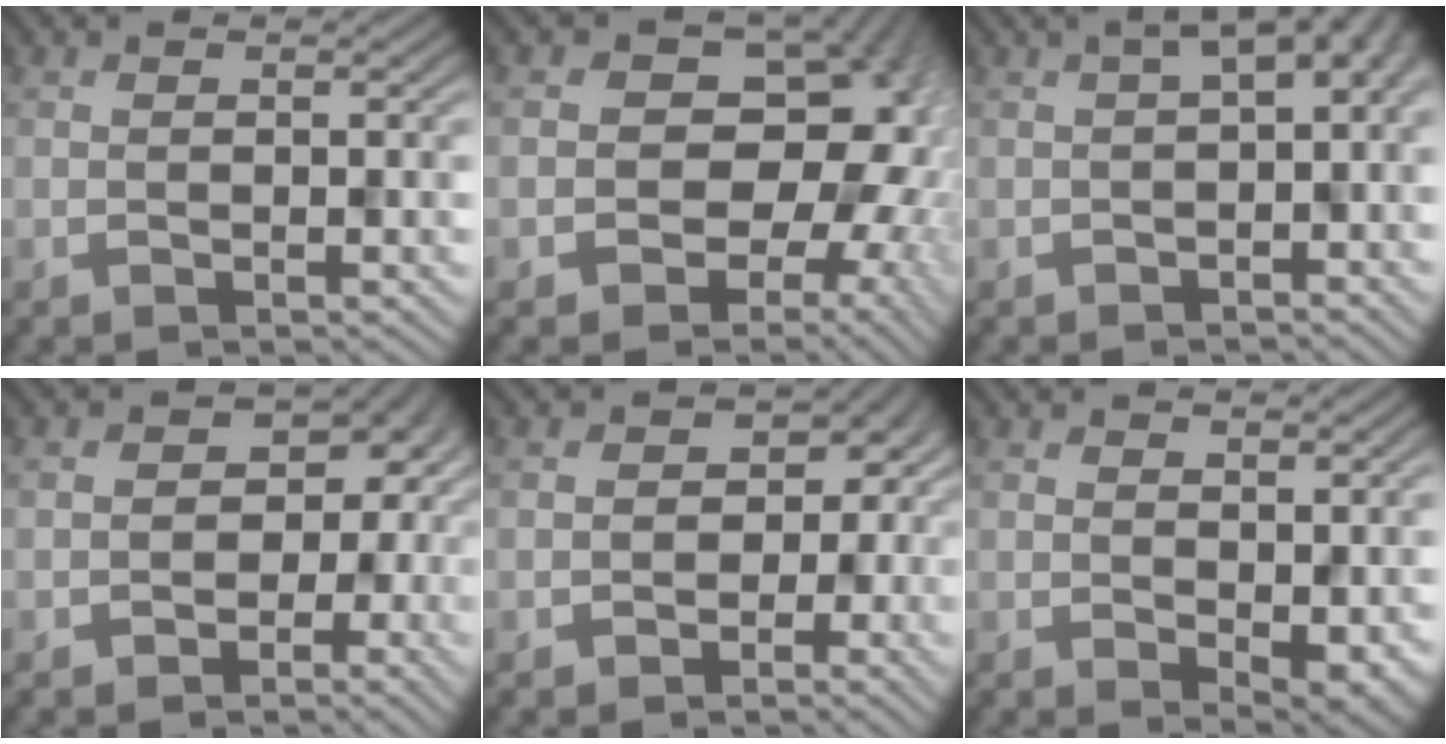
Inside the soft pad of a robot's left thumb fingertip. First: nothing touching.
{"total": 16.8, "force": [-1.6, 13.4, 10.0], "torque": [-0.144, -0.011, -0.043]}
{"total": 6.4, "force": [0.4, 3.1, 5.5], "torque": [-0.074, 0.004, 0.004]}
{"total": 7.2, "force": [-1.3, 5.9, 3.8], "torque": [-0.025, -0.011, -0.020]}
{"total": 5.9, "force": [-1.3, 5.0, 3.0], "torque": [-0.012, -0.009, -0.021]}
{"total": 2.8, "force": [0.7, 1.6, 2.1], "torque": [-0.036, -0.010, 0.017]}